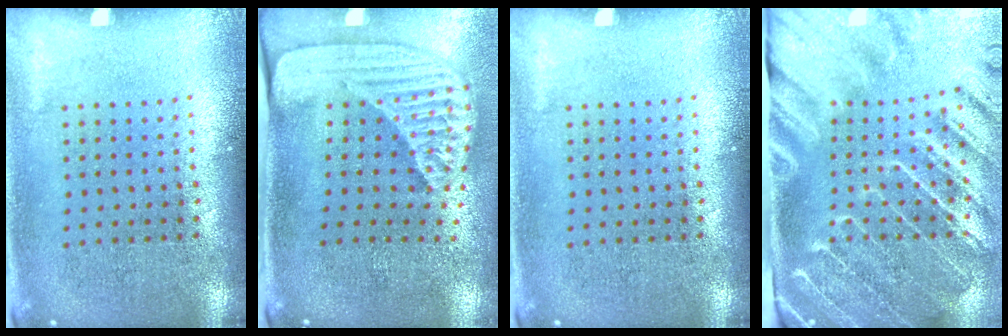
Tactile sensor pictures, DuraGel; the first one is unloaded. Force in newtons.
{"total": 2.5, "press": 1.7, "slide": 1.8}
{"total": 0.0}
{"total": 4.1, "press": 3.4, "slide": 2.4}